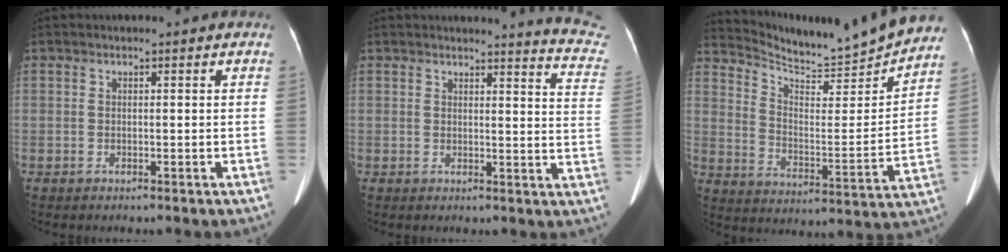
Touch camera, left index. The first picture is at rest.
{"total": 10.9, "force": [10.8, -0.4, 1.5], "torque": [0.000, -0.101, 0.084]}
{"total": 19.6, "force": [18.7, 0.7, 5.9], "torque": [-0.108, -0.060, 0.270]}